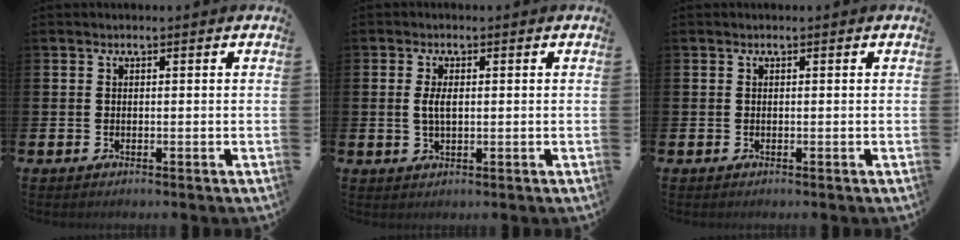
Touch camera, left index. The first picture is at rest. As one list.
[{"total": 2.7, "force": [0.3, 1.2, 2.4], "torque": [-0.047, 0.006, 0.002]}, {"total": 0.0}]